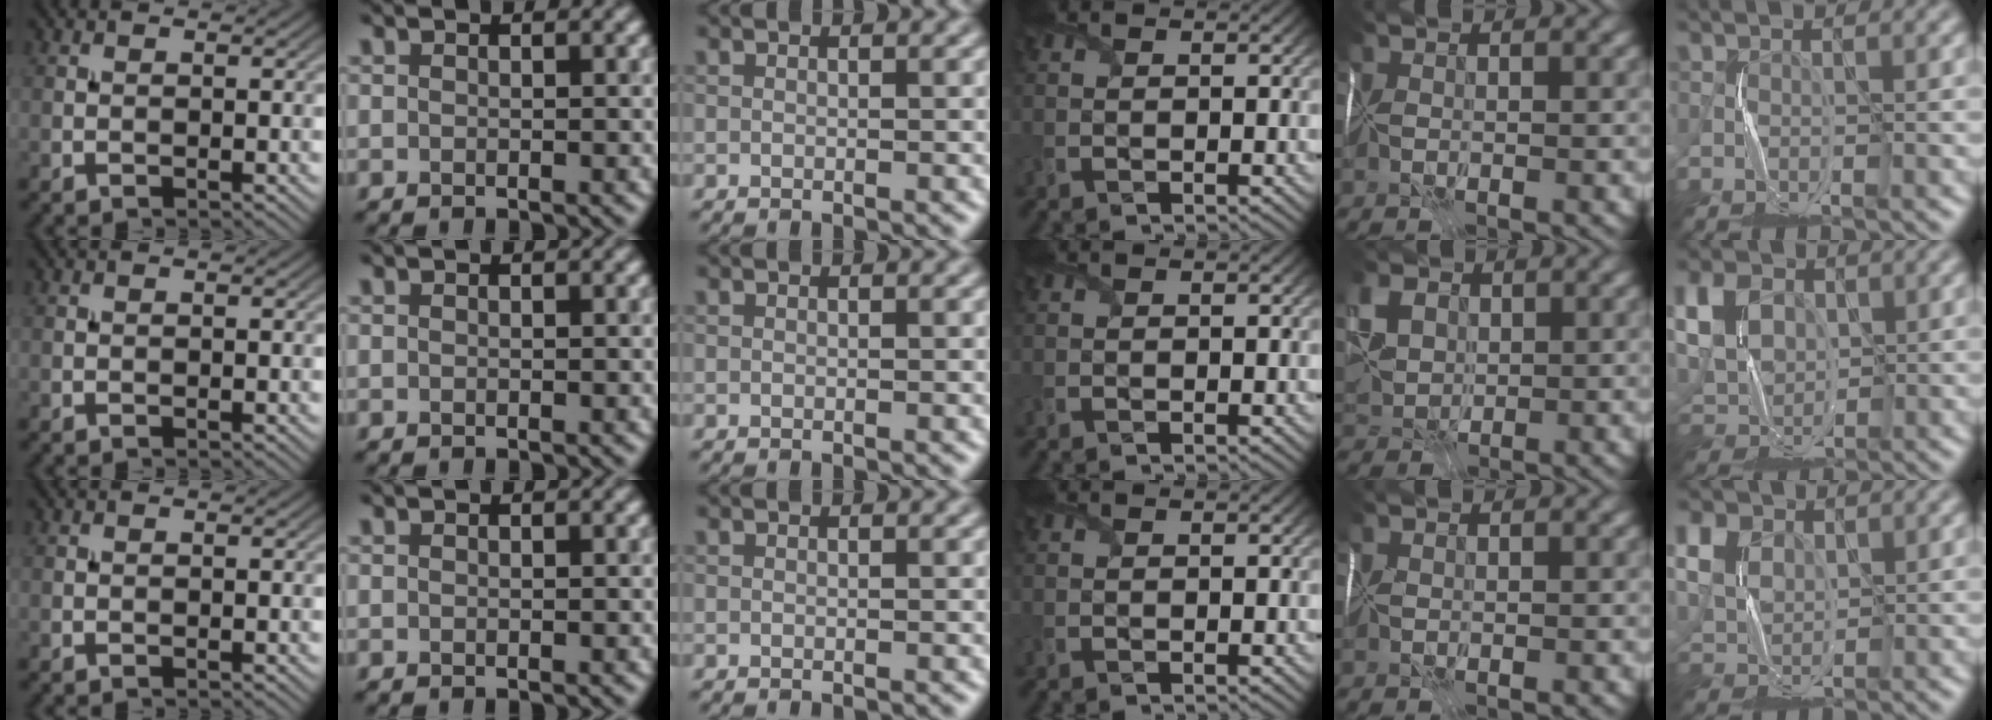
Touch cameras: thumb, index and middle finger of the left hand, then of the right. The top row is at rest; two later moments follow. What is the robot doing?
{"motion": "fold", "object": "shipping label"}